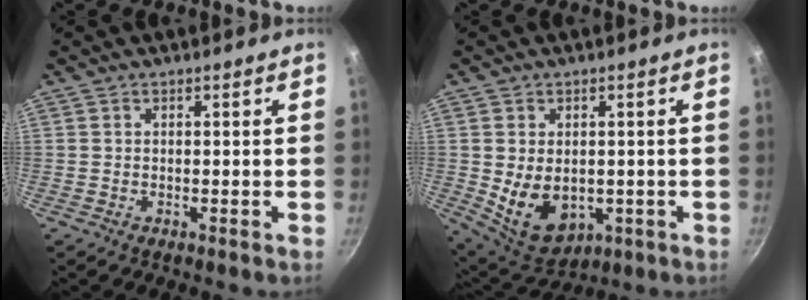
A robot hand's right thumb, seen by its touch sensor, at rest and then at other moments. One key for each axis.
{"total": 10.4, "fx": -0.7, "fy": 7.4, "fz": 7.3, "tx": -0.102, "ty": -0.015, "tz": 0.016}